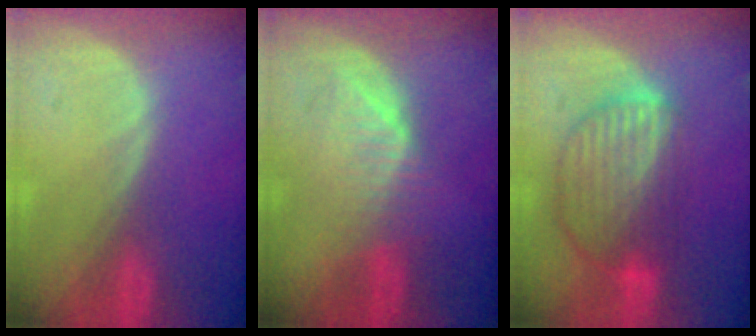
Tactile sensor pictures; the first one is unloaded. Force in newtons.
{"total": 5.2, "press": 5.2, "slide": 0.4}
{"total": 9.1, "press": 7.8, "slide": 4.7}